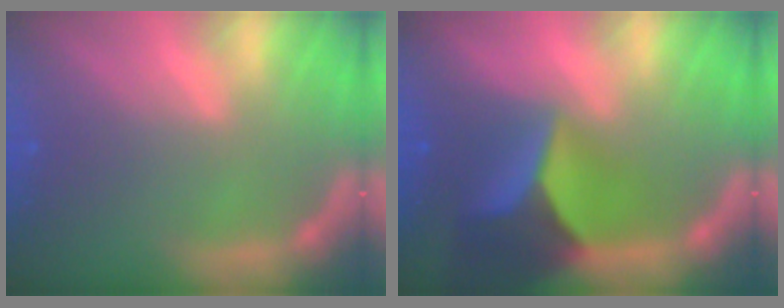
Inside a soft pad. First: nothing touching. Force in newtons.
{"total": 10.0}